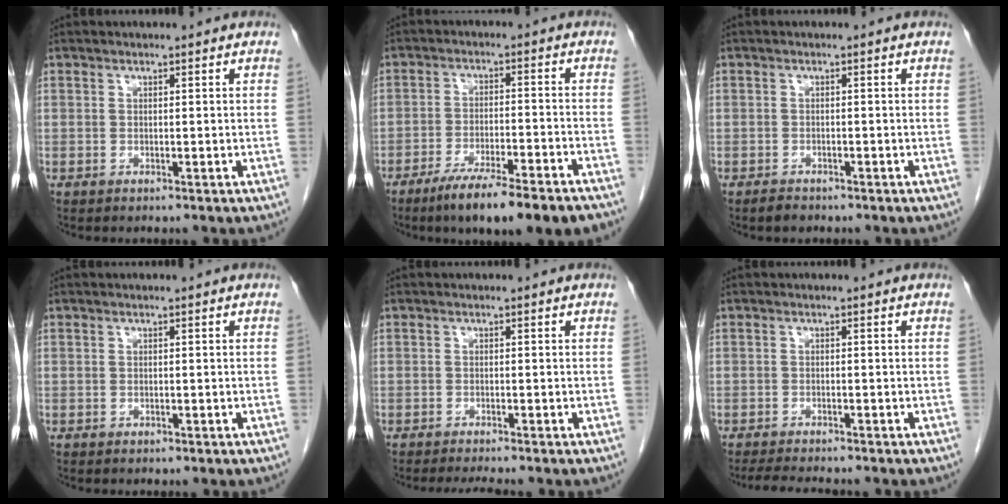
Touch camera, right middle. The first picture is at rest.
{"total": 13.3, "force": [-10.0, 1.1, 8.8], "torque": [-0.119, -0.024, -0.153]}
{"total": 1.5, "force": [-1.3, 0.6, 0.4], "torque": [-0.017, -0.003, -0.018]}
{"total": 0.0}
{"total": 3.2, "force": [-2.8, -0.3, 1.5], "torque": [-0.024, -0.010, -0.043]}
{"total": 5.3, "force": [-4.8, 0.5, 2.2], "torque": [-0.037, -0.016, -0.075]}